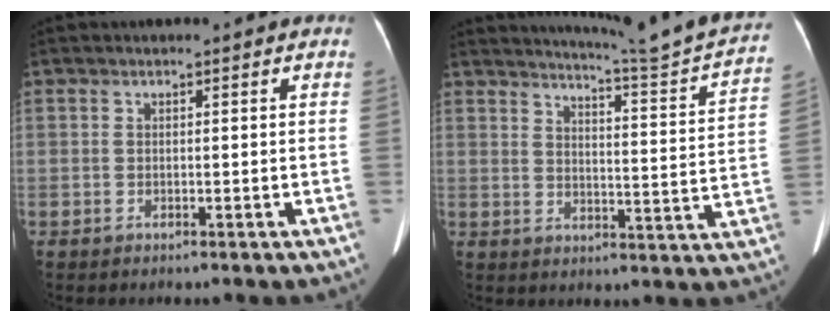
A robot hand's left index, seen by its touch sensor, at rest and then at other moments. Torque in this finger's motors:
{"motor_torque": [-0.07, -2.07, -0.01, 0.03]}